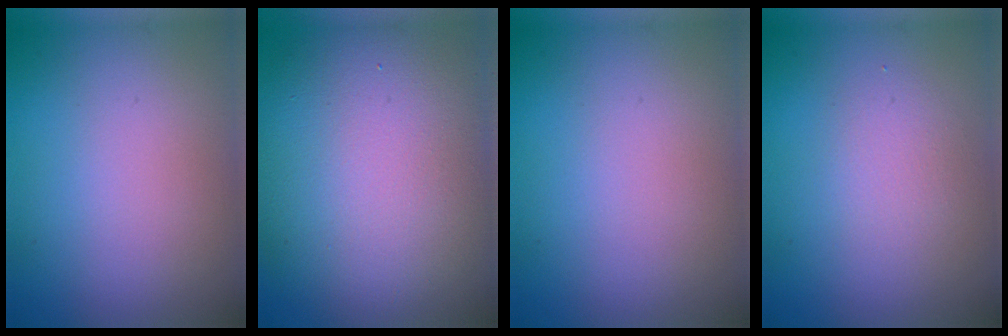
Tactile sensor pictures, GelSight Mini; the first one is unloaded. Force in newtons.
{"total": 14.3, "press": 14.2, "slide": 0.7}
{"total": 0.0}
{"total": 1.7, "press": 1.7, "slide": 0.1}